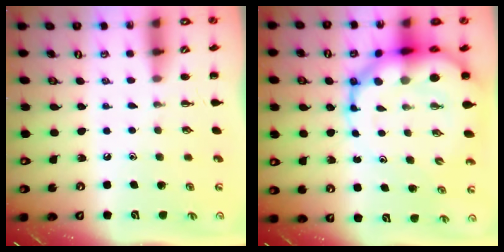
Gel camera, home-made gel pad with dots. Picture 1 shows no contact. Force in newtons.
{"total": 17.0, "press": 16.4, "slide": 4.4}